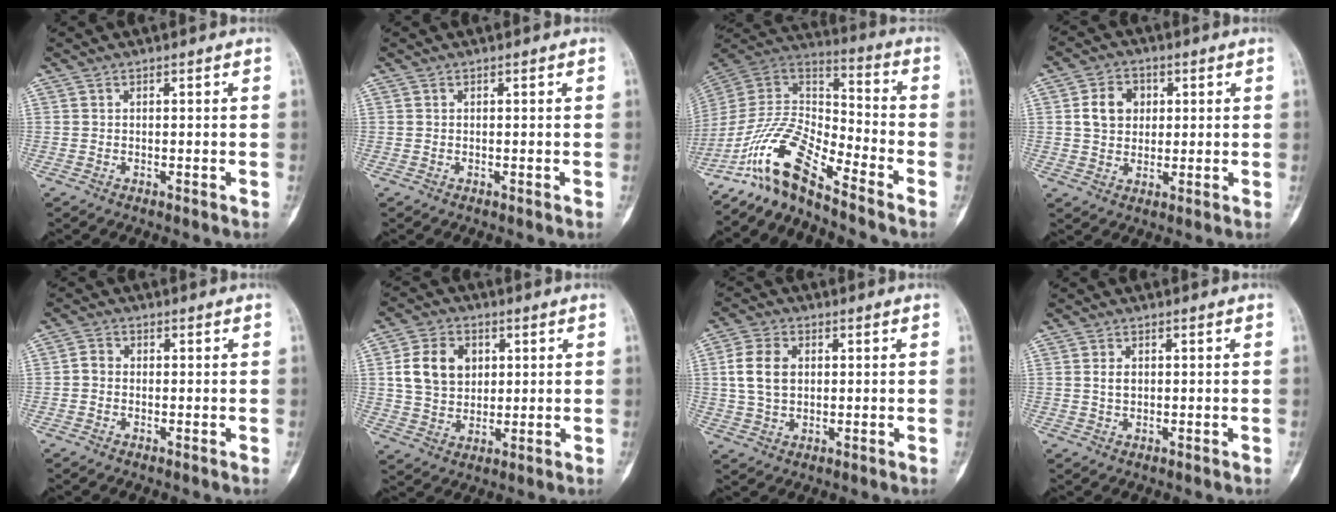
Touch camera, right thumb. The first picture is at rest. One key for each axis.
{"total": 0.0}
{"total": 12.7, "fx": -10.4, "fy": 2.5, "fz": 6.9, "tx": -0.141, "ty": 0.090, "tz": -0.209}
{"total": 7.0, "fx": 1.5, "fy": 5.7, "fz": 3.9, "tx": -0.044, "ty": 0.002, "tz": 0.023}
{"total": 2.2, "fx": -0.3, "fy": 1.8, "fz": 1.1, "tx": -0.011, "ty": 0.007, "tz": -0.012}
{"total": 10.6, "fx": 2.6, "fy": 8.2, "fz": 6.2, "tx": -0.084, "ty": -0.002, "tz": 0.049}
{"total": 7.6, "fx": 1.2, "fy": 5.3, "fz": 5.3, "tx": -0.095, "ty": 0.004, "tz": 0.023}
{"total": 2.0, "fx": 0.3, "fy": 1.3, "fz": 1.5, "tx": -0.020, "ty": -0.001, "tz": 0.007}